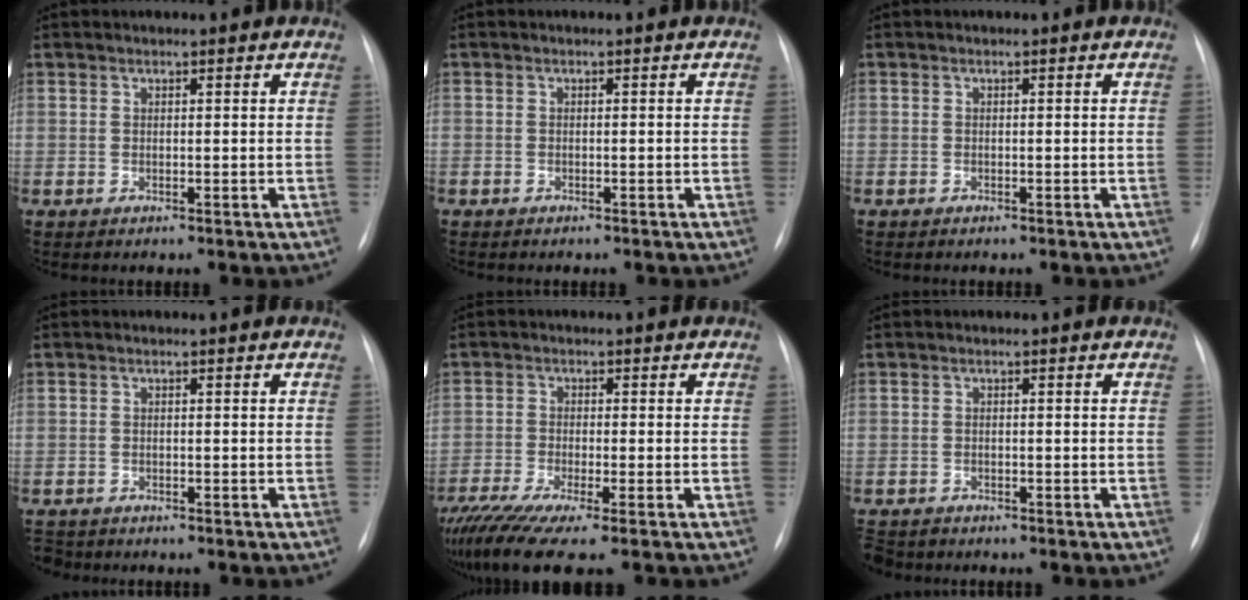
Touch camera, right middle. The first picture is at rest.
{"total": 0.9, "force": [-0.8, 0.3, 0.4], "torque": [-0.004, -0.001, -0.006]}
{"total": 0.0}
{"total": 2.0, "force": [-1.8, 0.9, 0.1], "torque": [-0.001, -0.003, -0.029]}
{"total": 9.7, "force": [-7.1, 0.7, 6.6], "torque": [-0.114, -0.021, -0.122]}
{"total": 3.8, "force": [-3.2, 1.9, 0.7], "torque": [-0.009, -0.004, -0.054]}